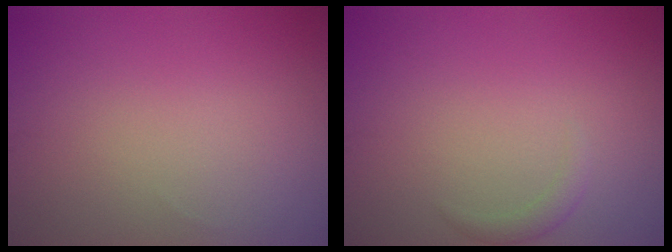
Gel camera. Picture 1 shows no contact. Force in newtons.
{"total": 1.0, "press": 1.0, "slide": 0.0}